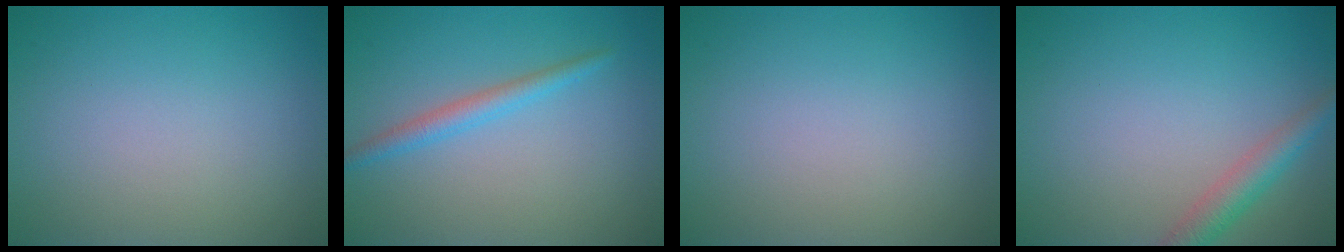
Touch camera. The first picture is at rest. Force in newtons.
{"total": 2.0, "press": 2.0, "slide": 0.1}
{"total": 0.0}
{"total": 2.7, "press": 2.7, "slide": 0.2}